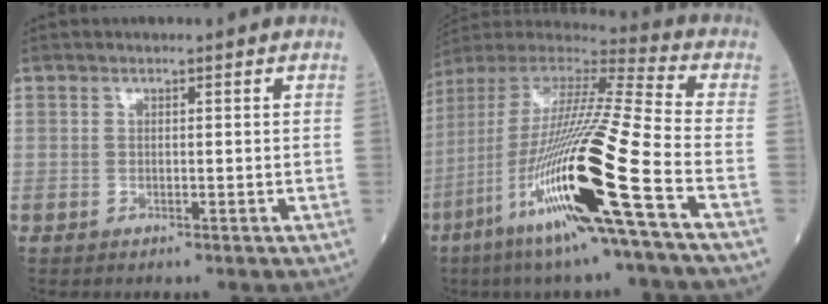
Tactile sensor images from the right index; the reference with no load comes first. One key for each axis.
{"total": 23.9, "fx": -9.5, "fy": -0.6, "fz": 21.9, "tx": -0.439, "ty": -0.052, "tz": -0.188}